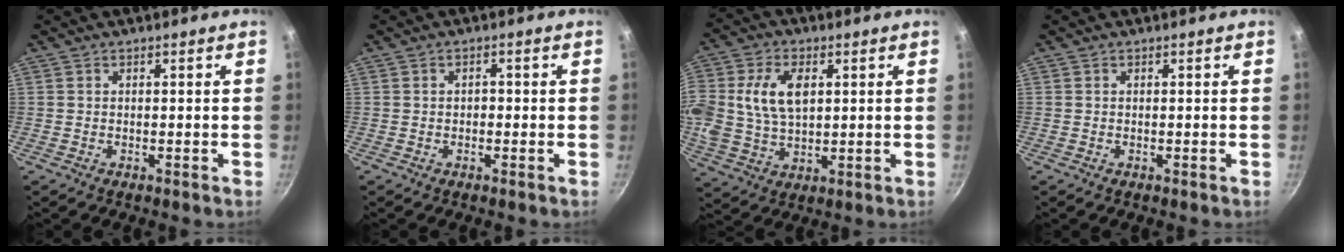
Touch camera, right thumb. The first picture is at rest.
{"total": 1.1, "force": [-0.1, 0.9, 0.7], "torque": [0.000, 0.007, -0.006]}
{"total": 13.3, "force": [2.7, 8.4, 9.9], "torque": [-0.198, 0.003, 0.057]}
{"total": 0.0}